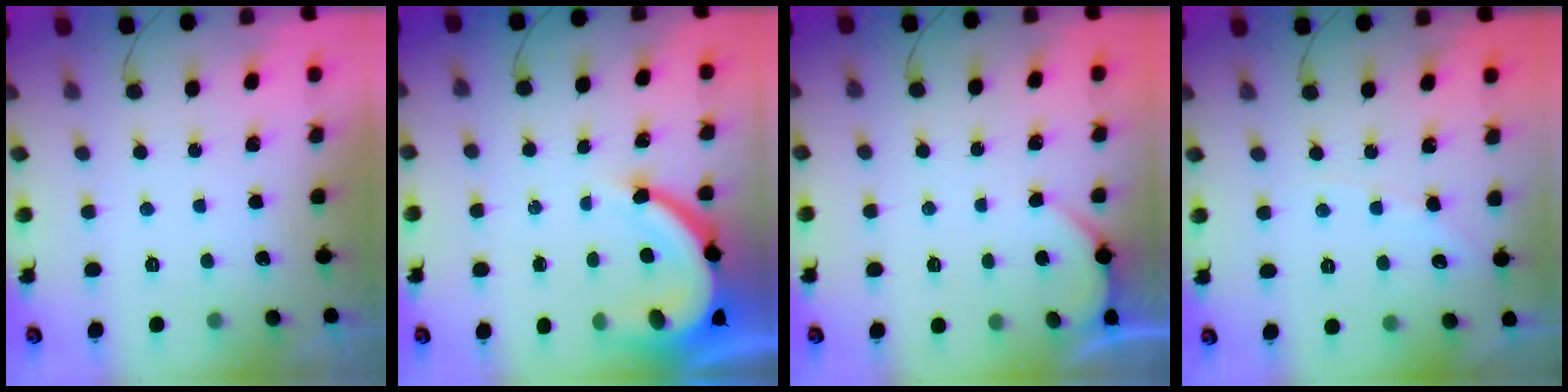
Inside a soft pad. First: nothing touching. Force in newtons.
{"total": 12.3, "press": 12.2, "slide": 1.4}
{"total": 1.8, "press": 1.8, "slide": 0.2}
{"total": 3.2, "press": 3.1, "slide": 0.5}